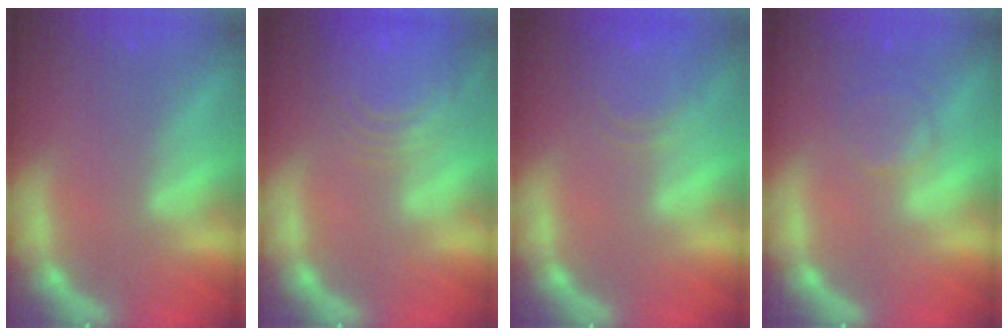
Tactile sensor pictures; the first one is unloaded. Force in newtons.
{"total": 10.0}
{"total": 5.5}
{"total": 2.9}